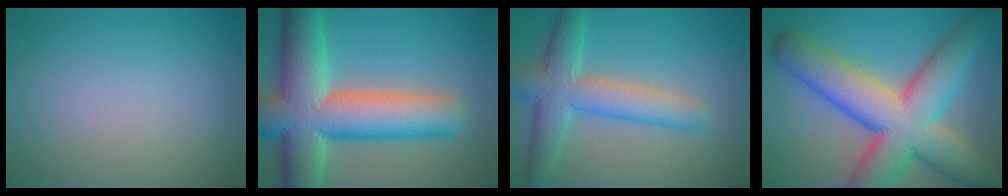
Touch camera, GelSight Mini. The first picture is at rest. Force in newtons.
{"total": 13.4, "press": 13.4, "slide": 0.5}
{"total": 6.4, "press": 6.4, "slide": 0.3}
{"total": 13.8, "press": 13.8, "slide": 0.8}